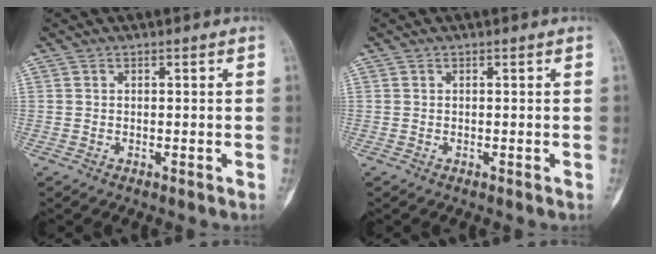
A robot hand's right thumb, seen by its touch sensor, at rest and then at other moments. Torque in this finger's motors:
{"motor_torque": [0.09, 0.08, 0.03, -0.03, 0.00]}